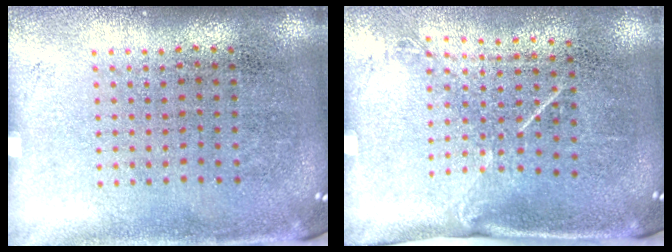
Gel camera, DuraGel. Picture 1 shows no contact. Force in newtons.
{"total": 1.5, "press": 1.0, "slide": 1.1}